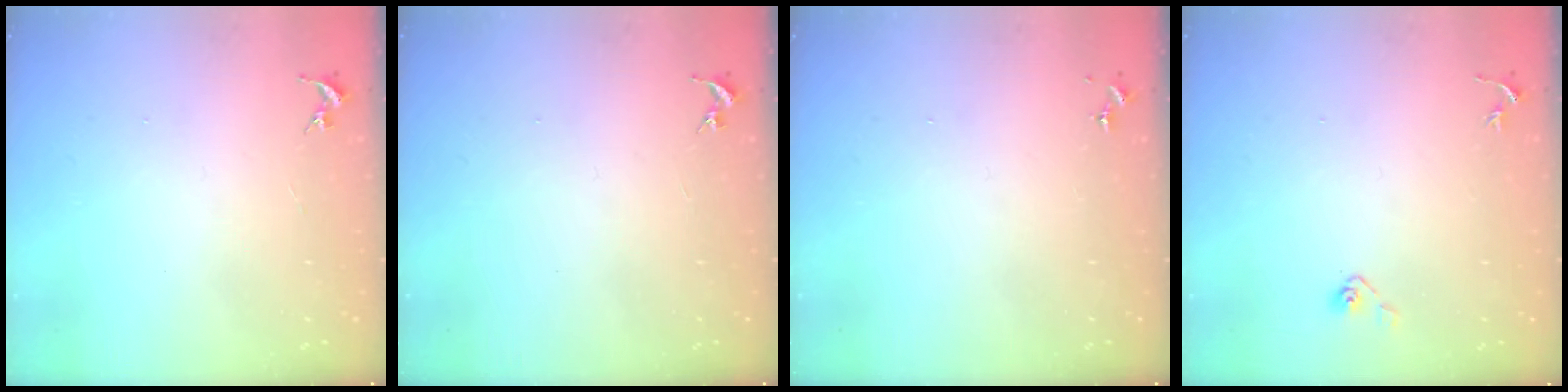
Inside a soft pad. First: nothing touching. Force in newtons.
{"total": 0.0}
{"total": 0.0}
{"total": 3.7, "press": 3.4, "slide": 1.3}